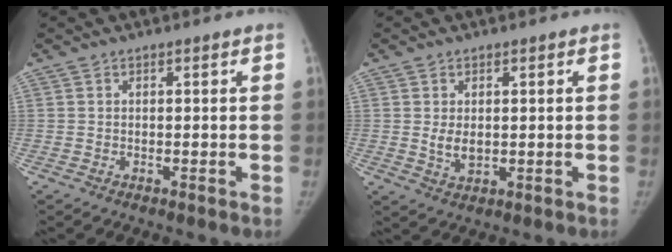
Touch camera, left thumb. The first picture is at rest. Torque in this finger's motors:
{"motor_torque": [-0.06, 0.11, -0.02, 0.02, 0.00]}